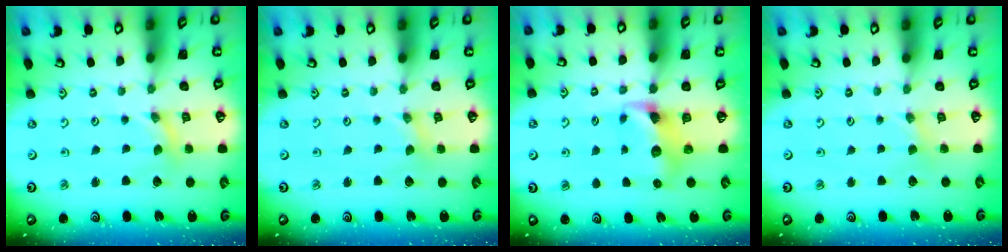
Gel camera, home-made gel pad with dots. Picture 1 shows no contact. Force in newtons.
{"total": 0.0}
{"total": 7.3, "press": 7.3, "slide": 0.7}
{"total": 1.6, "press": 1.5, "slide": 0.3}